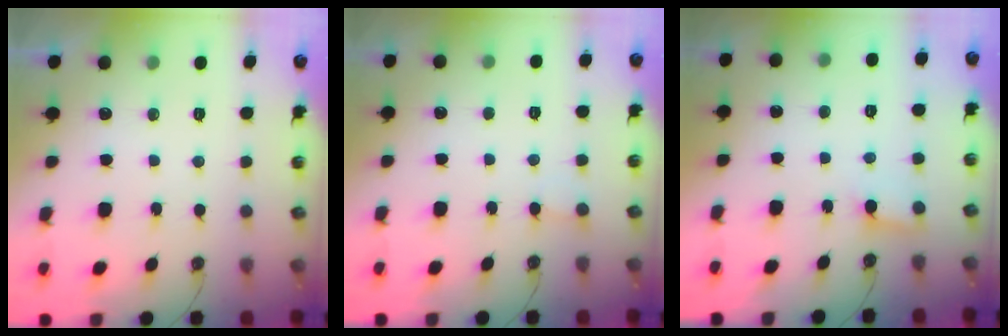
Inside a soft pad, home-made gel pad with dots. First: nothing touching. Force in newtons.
{"total": 2.0, "press": 2.0, "slide": 0.1}
{"total": 3.7, "press": 3.7, "slide": 0.3}